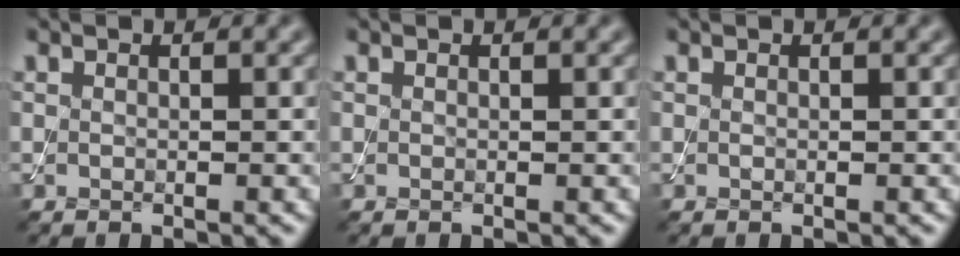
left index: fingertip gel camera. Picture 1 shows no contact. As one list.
[{"total": 0.0}, {"total": 0.0}]